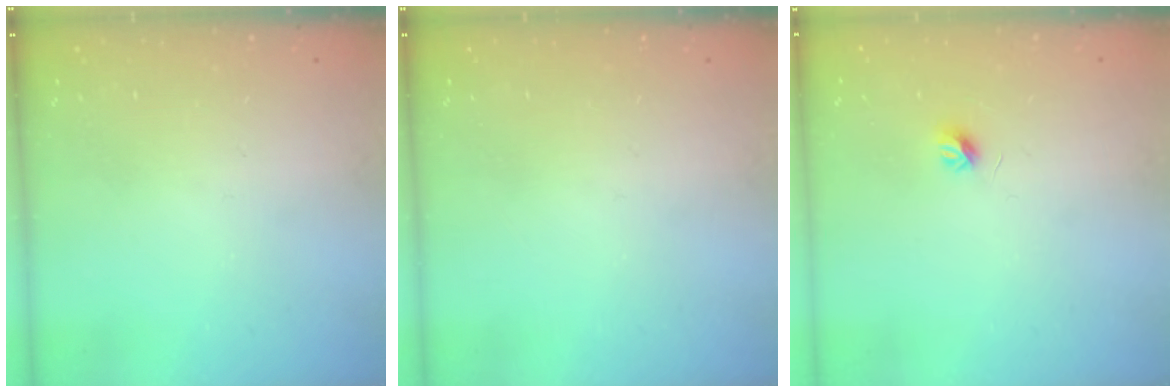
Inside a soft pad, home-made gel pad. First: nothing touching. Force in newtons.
{"total": 0.0}
{"total": 4.1, "press": 4.0, "slide": 0.6}